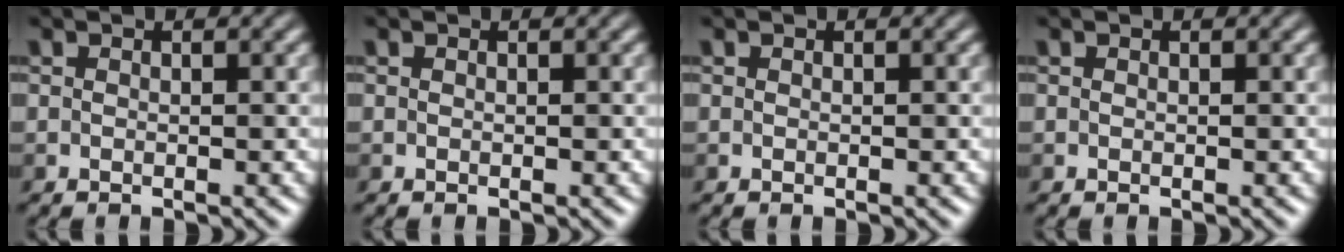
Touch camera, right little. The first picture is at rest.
{"total": 0.0}
{"total": 0.0}
{"total": 0.0}